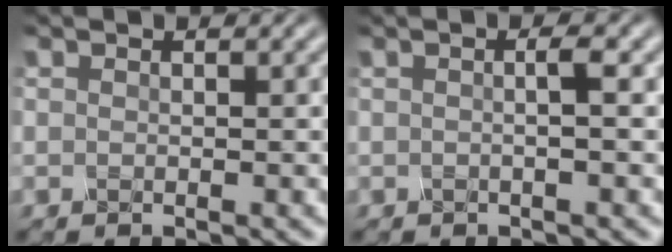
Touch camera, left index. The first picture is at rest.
{"total": 1.9, "force": [0.1, 0.4, 1.8], "torque": [-0.024, -0.001, -0.003]}